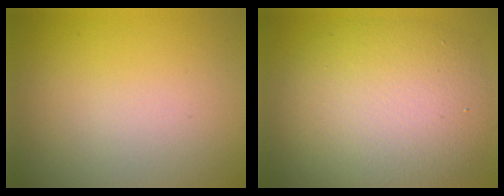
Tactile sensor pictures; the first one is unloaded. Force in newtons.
{"total": 9.1, "press": 9.0, "slide": 0.7}